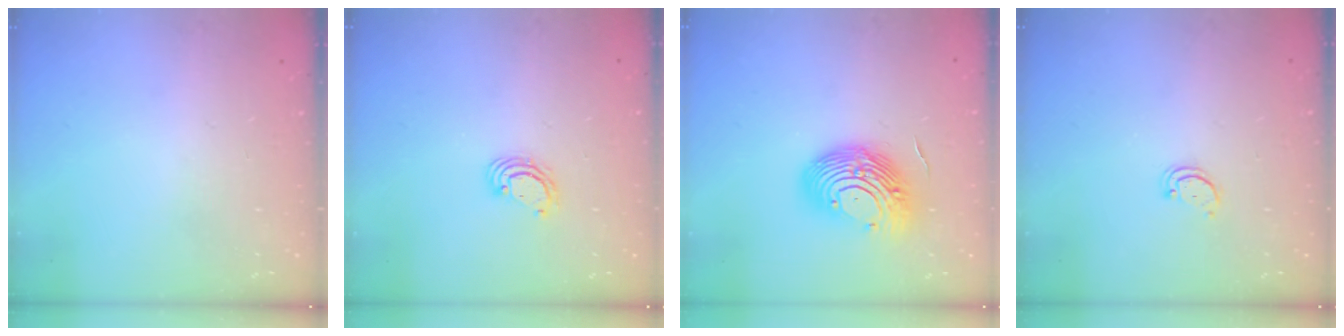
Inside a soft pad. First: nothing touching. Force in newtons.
{"total": 3.8, "press": 3.8, "slide": 0.1}
{"total": 13.3, "press": 12.8, "slide": 3.9}
{"total": 2.2, "press": 2.1, "slide": 0.4}